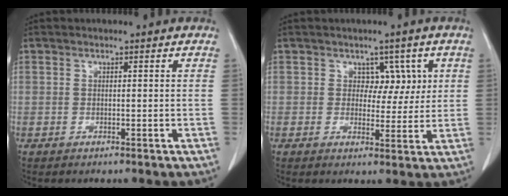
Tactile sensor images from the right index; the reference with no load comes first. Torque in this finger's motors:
{"motor_torque": [-0.12, 0.18, -0.03, -0.01]}